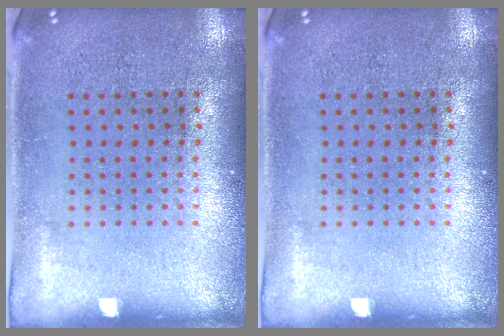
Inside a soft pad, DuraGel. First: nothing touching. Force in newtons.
{"total": 0.0}